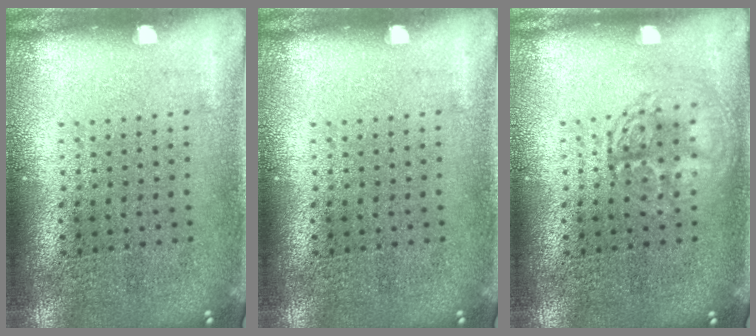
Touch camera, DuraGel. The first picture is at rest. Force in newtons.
{"total": 0.0}
{"total": 2.5, "press": 2.4, "slide": 0.3}